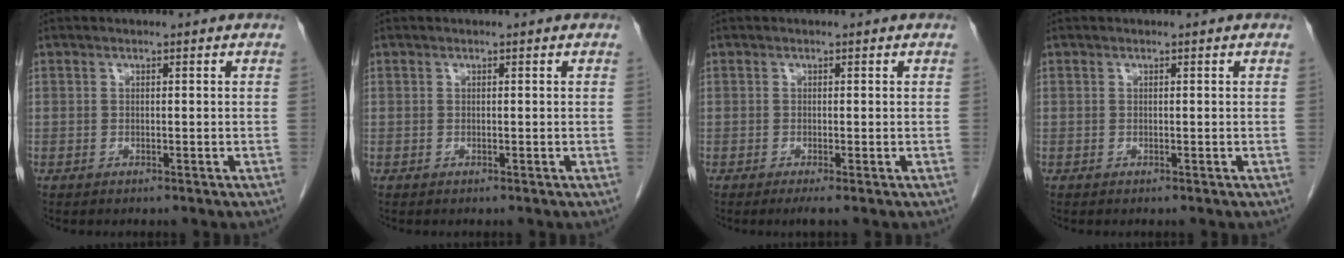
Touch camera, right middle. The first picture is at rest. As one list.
[{"total": 0.0}, {"total": 1.3, "force": [-0.7, -0.3, 1.0], "torque": [-0.021, -0.007, -0.011]}, {"total": 0.0}]